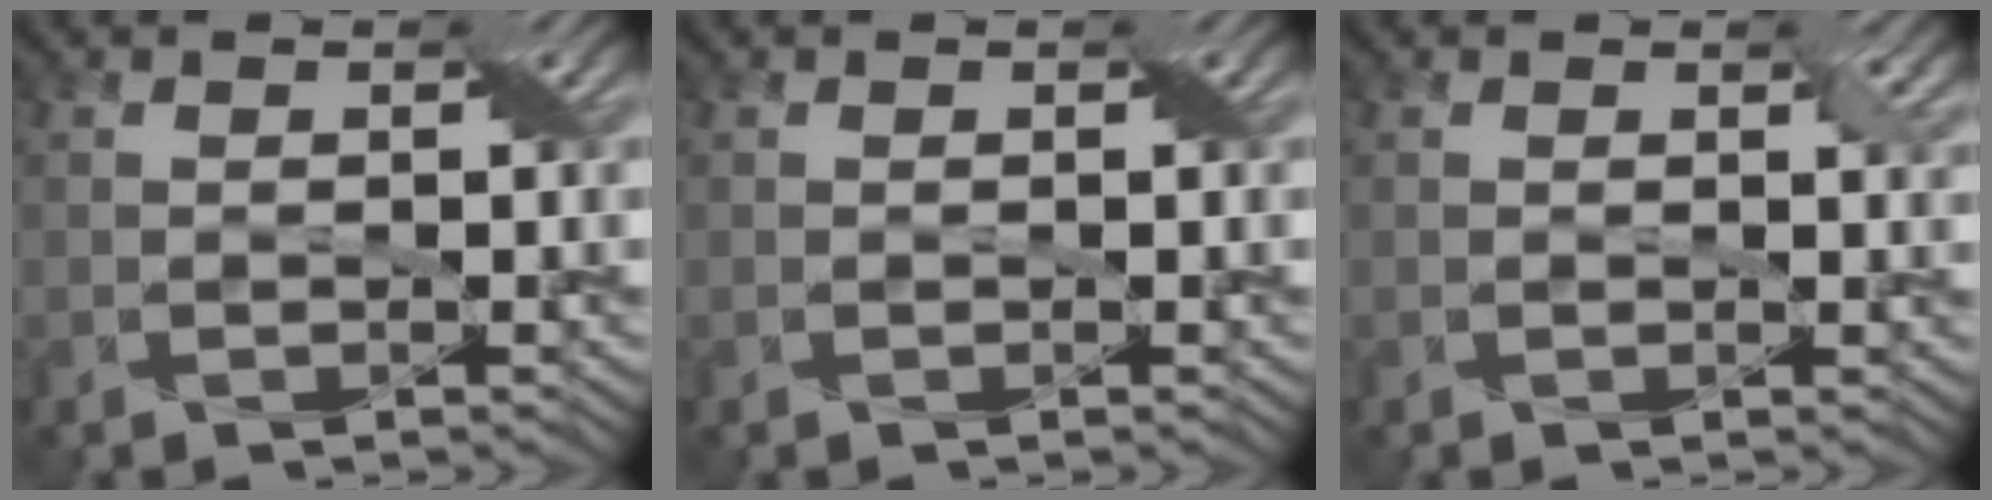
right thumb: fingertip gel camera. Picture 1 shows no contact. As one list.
[{"total": 0.0}, {"total": 1.2, "force": [0.8, 0.4, 0.9], "torque": [-0.014, -0.004, 0.015]}]